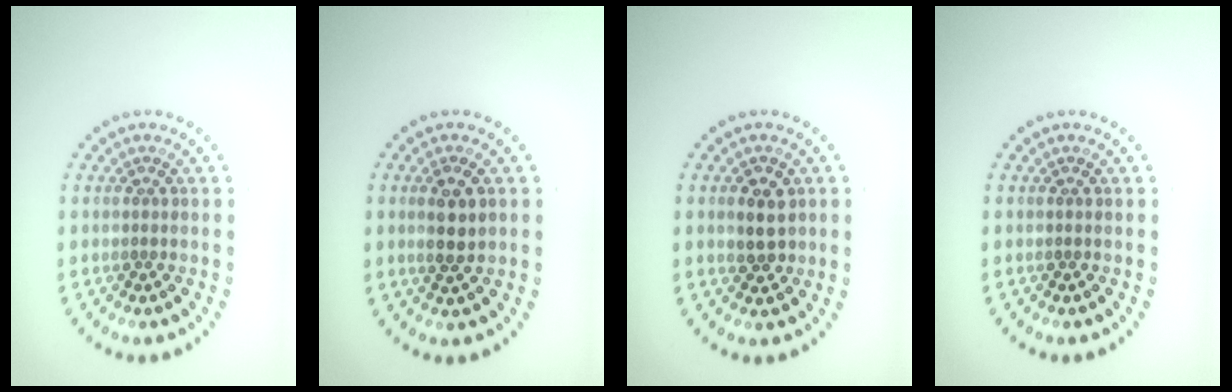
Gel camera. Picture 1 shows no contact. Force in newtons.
{"total": 2.3, "press": 2.2, "slide": 0.5}
{"total": 2.5, "press": 2.4, "slide": 0.6}
{"total": 0.0}